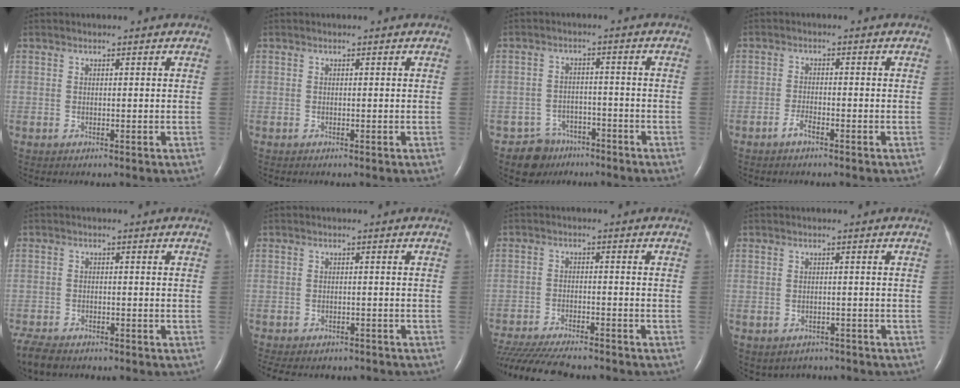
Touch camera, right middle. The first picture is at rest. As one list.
[{"total": 0.0}, {"total": 5.2, "force": [-3.7, 3.6, -0.3], "torque": [0.008, 0.010, -0.057]}, {"total": 1.9, "force": [-1.4, 0.3, 1.2], "torque": [-0.028, 0.000, -0.029]}, {"total": 6.4, "force": [-5.4, 2.3, 2.5], "torque": [-0.045, -0.013, -0.091]}, {"total": 11.4, "force": [-9.8, 4.5, 3.8], "torque": [-0.079, -0.003, -0.118]}, {"total": 15.1, "force": [-13.5, 1.9, 6.5], "torque": [-0.126, -0.032, -0.209]}, {"total": 5.3, "force": [-4.3, 3.0, 0.4], "torque": [-0.002, 0.010, -0.052]}]